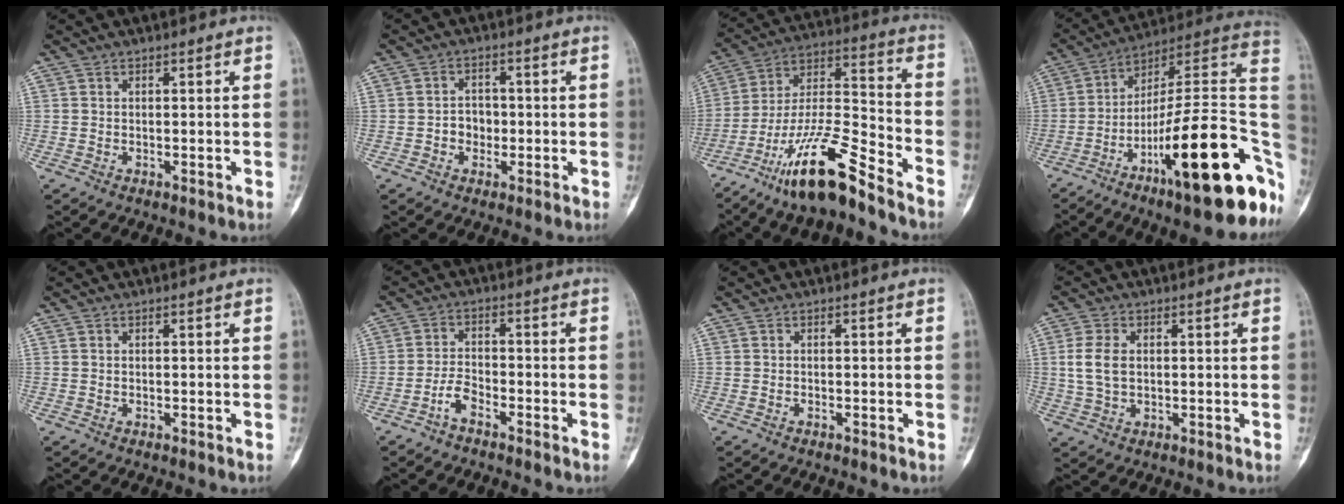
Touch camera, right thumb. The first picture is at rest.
{"total": 3.8, "force": [-0.8, 3.2, 1.9], "torque": [-0.006, 0.011, -0.018]}
{"total": 17.8, "force": [-12.6, 3.3, 12.2], "torque": [-0.230, 0.079, -0.228]}
{"total": 28.2, "force": [-9.8, 7.5, 25.4], "torque": [-0.304, 0.068, -0.147]}
{"total": 0.0}
{"total": 3.7, "force": [-2.6, 1.4, 2.2], "torque": [-0.041, 0.023, -0.054]}
{"total": 0.0}
{"total": 5.7, "force": [0.6, 3.7, 4.3], "torque": [-0.097, 0.004, 0.014]}